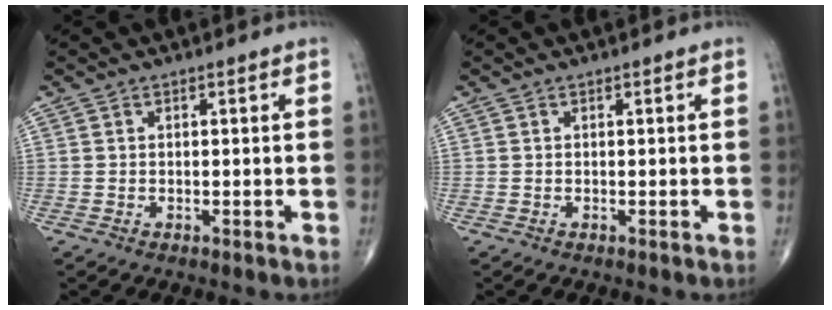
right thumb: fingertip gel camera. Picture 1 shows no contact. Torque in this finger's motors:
{"motor_torque": [0.19, 0.00, 0.28, 0.29, -0.05]}